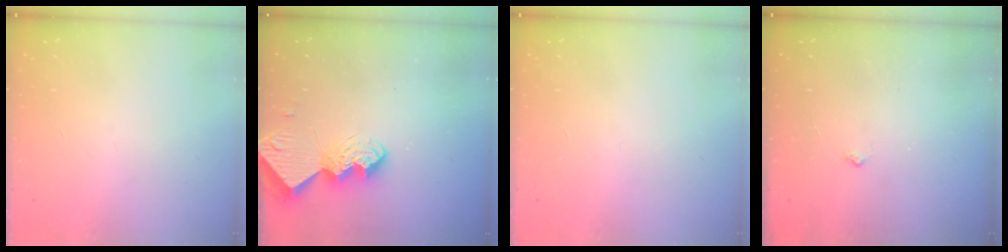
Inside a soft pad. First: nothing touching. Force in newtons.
{"total": 10.1, "press": 10.1, "slide": 1.0}
{"total": 0.0}
{"total": 3.2, "press": 3.1, "slide": 0.4}